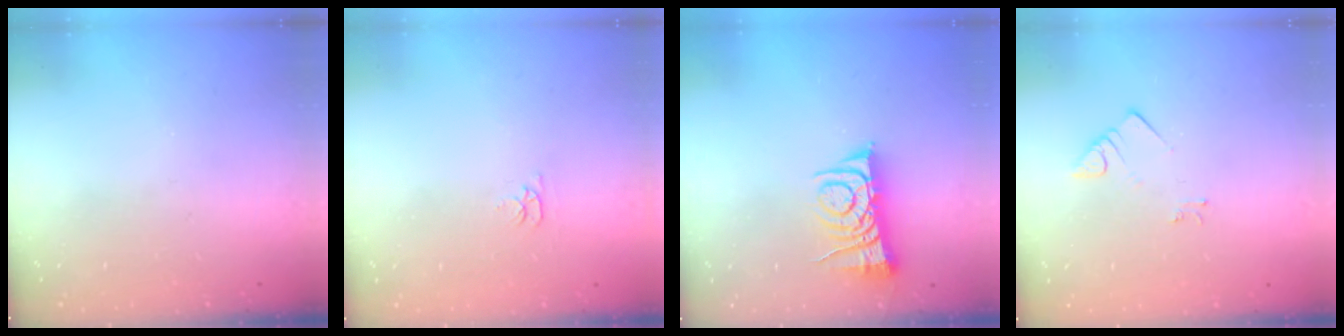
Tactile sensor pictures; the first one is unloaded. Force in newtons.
{"total": 2.7, "press": 2.7, "slide": 0.4}
{"total": 7.5, "press": 7.4, "slide": 1.0}
{"total": 2.7, "press": 2.7, "slide": 0.2}